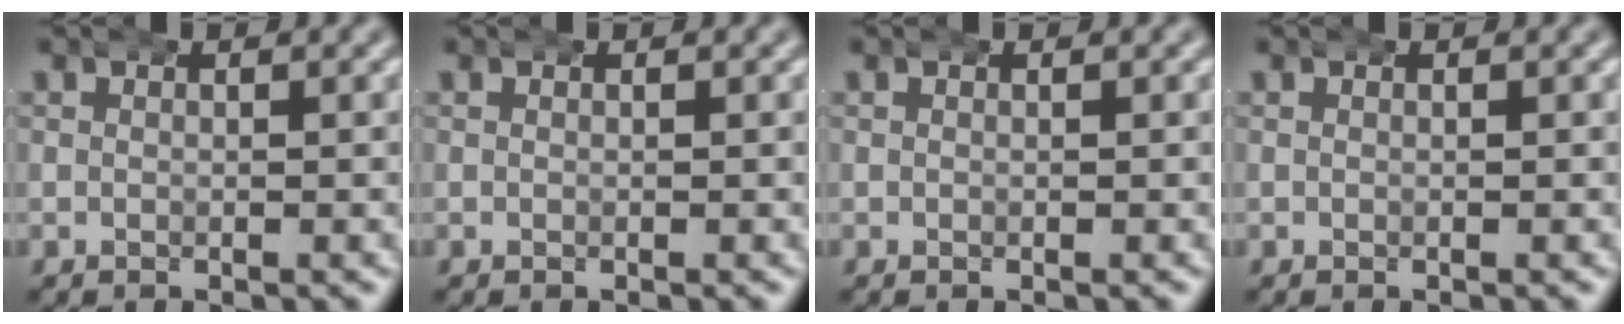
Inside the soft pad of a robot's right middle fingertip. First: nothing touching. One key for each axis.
{"total": 0.0}
{"total": 0.0}
{"total": 0.0}